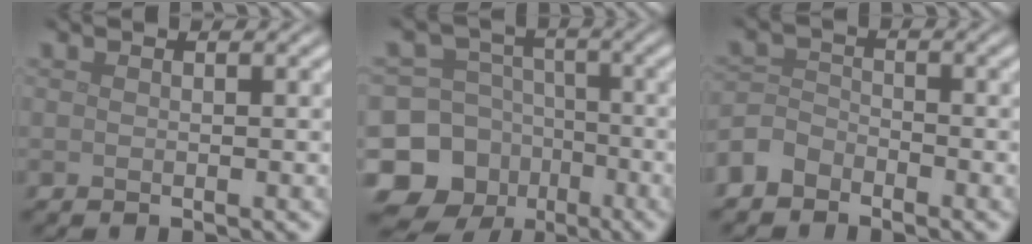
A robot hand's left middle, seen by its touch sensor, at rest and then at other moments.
{"total": 15.3, "force": [-7.4, 13.1, 2.9], "torque": [-0.090, -0.043, -0.123]}
{"total": 2.7, "force": [-2.1, 1.5, 0.5], "torque": [-0.011, 0.007, -0.056]}